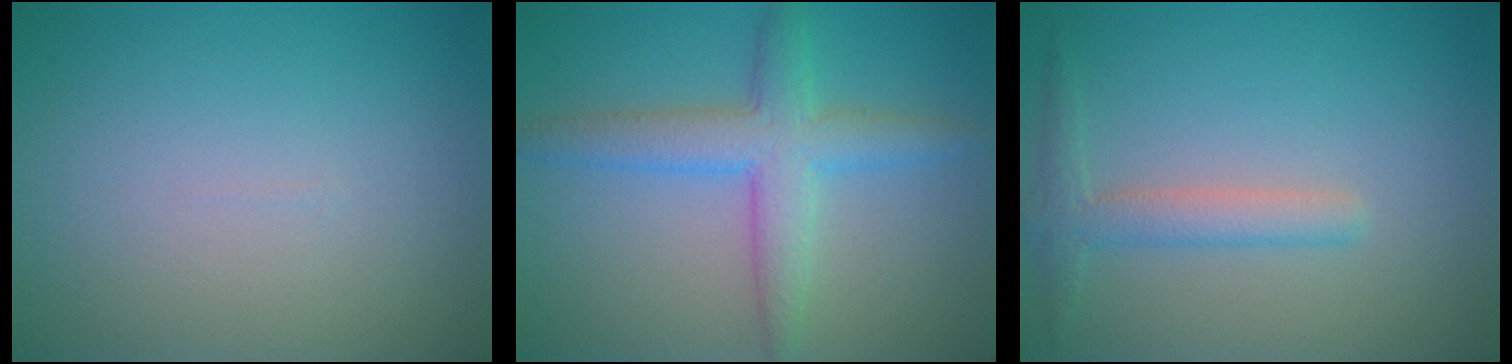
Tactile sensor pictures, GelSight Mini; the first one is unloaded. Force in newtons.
{"total": 4.5, "press": 4.5, "slide": 0.2}
{"total": 2.4, "press": 2.4, "slide": 0.1}